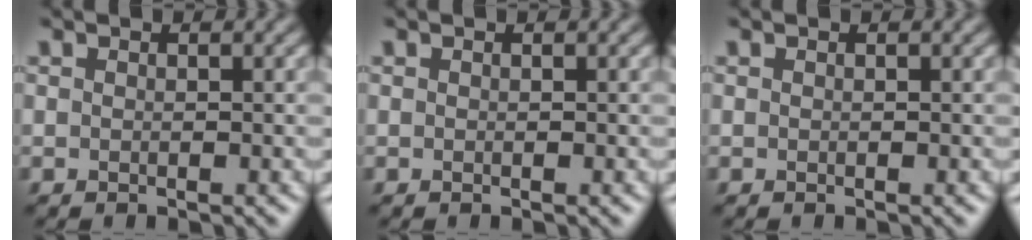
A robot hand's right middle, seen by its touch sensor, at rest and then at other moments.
{"total": 0.0}
{"total": 0.0}